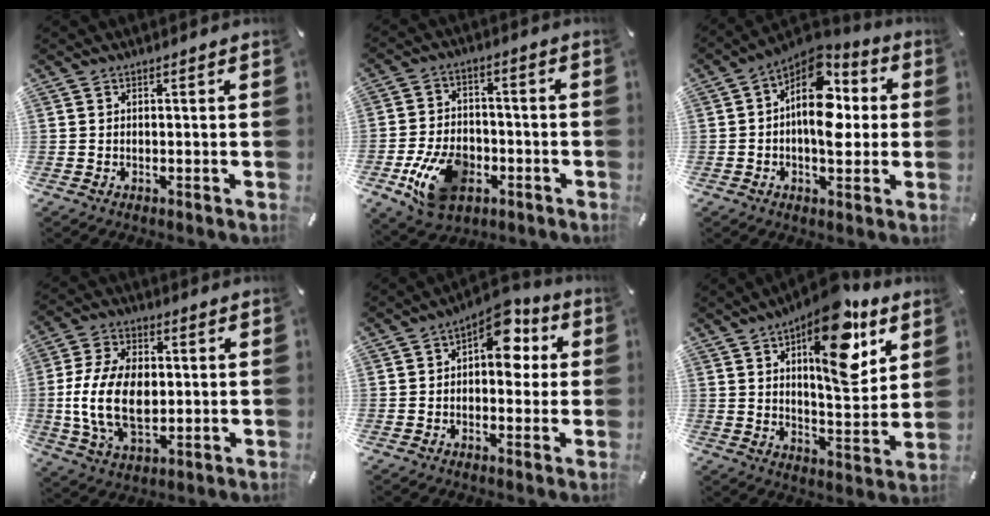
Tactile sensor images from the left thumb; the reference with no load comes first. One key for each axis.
{"total": 13.3, "fx": -5.1, "fy": 9.0, "fz": 8.4, "tx": -0.167, "ty": 0.020, "tz": -0.087}
{"total": 14.8, "fx": 1.9, "fy": 9.4, "fz": 11.3, "tx": -0.168, "ty": -0.033, "tz": 0.029}
{"total": 15.7, "fx": -0.6, "fy": 10.1, "fz": 12.1, "tx": -0.266, "ty": 0.006, "tz": -0.007}
{"total": 10.3, "fx": 3.8, "fy": 6.0, "fz": 7.4, "tx": -0.092, "ty": -0.020, "tz": 0.061}
{"total": 18.1, "fx": 8.9, "fy": 7.5, "fz": 13.9, "tx": -0.196, "ty": -0.040, "tz": 0.140}